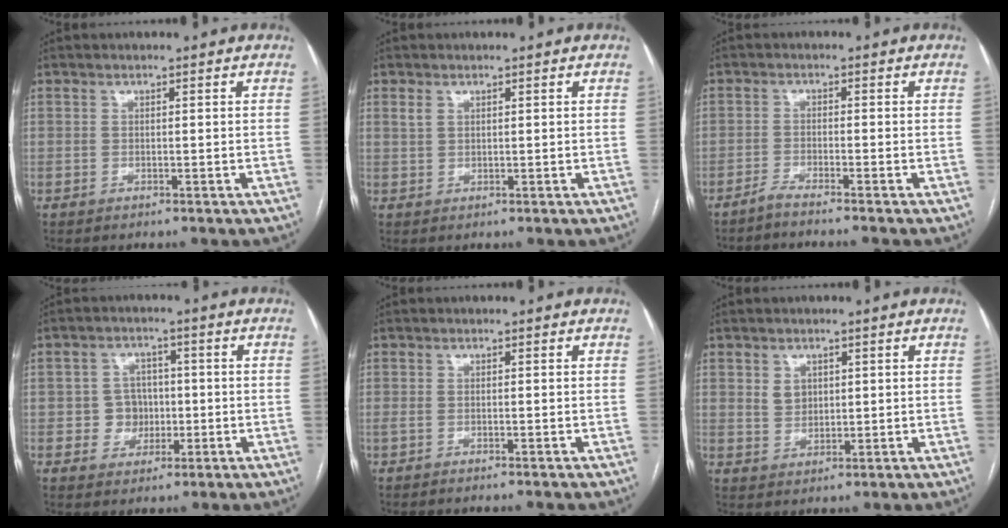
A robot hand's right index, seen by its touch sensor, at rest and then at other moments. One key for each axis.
{"total": 1.1, "fx": 0.7, "fy": 0.7, "fz": 0.6, "tx": -0.014, "ty": 0.009, "tz": 0.017}
{"total": 3.1, "fx": -2.7, "fy": -1.0, "fz": 1.1, "tx": -0.020, "ty": -0.002, "tz": -0.050}
{"total": 4.6, "fx": -0.5, "fy": 4.4, "fz": 1.1, "tx": -0.013, "ty": 0.014, "tz": -0.004}
{"total": 2.4, "fx": -2.1, "fy": 0.0, "fz": 1.2, "tx": -0.012, "ty": -0.002, "tz": -0.028}
{"total": 3.0, "fx": 1.1, "fy": 2.4, "fz": 1.3, "tx": -0.024, "ty": 0.003, "tz": 0.027}